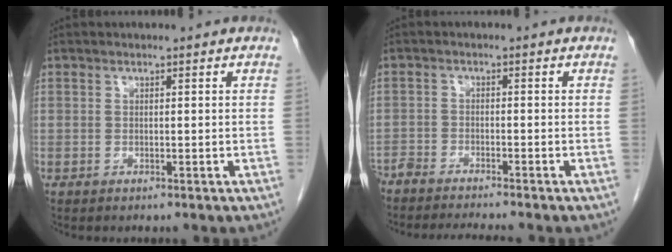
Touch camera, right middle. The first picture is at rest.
{"total": 7.4, "force": [-6.9, -0.2, 2.6], "torque": [-0.031, -0.013, -0.113]}